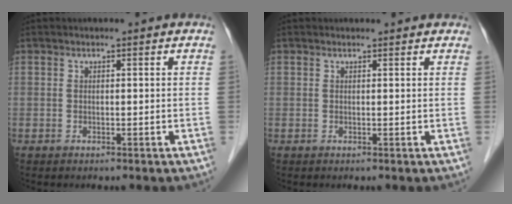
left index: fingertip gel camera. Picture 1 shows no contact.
{"total": 2.2, "force": [2.0, 0.7, 0.7], "torque": [-0.011, 0.012, 0.016]}